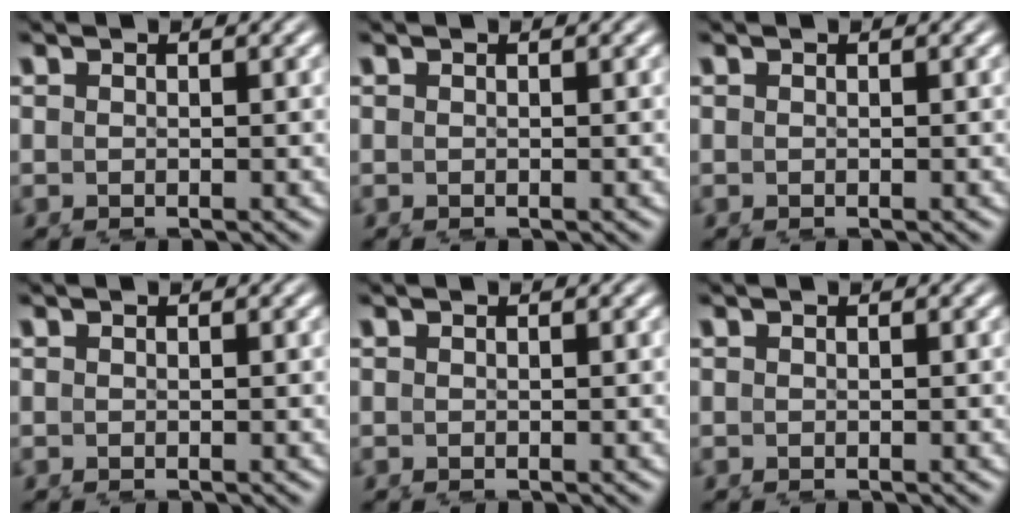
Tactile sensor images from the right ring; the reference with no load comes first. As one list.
[{"total": 0.0}, {"total": 0.0}, {"total": 0.0}, {"total": 0.0}, {"total": 0.0}]